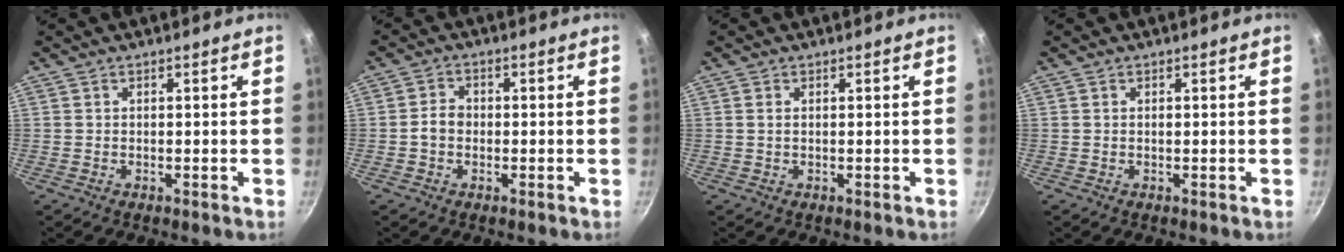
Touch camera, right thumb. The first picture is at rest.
{"total": 3.3, "force": [-0.5, 2.6, 2.0], "torque": [-0.026, 0.015, -0.012]}
{"total": 0.9, "force": [0.2, 0.5, 0.7], "torque": [-0.014, 0.000, 0.003]}
{"total": 0.0}